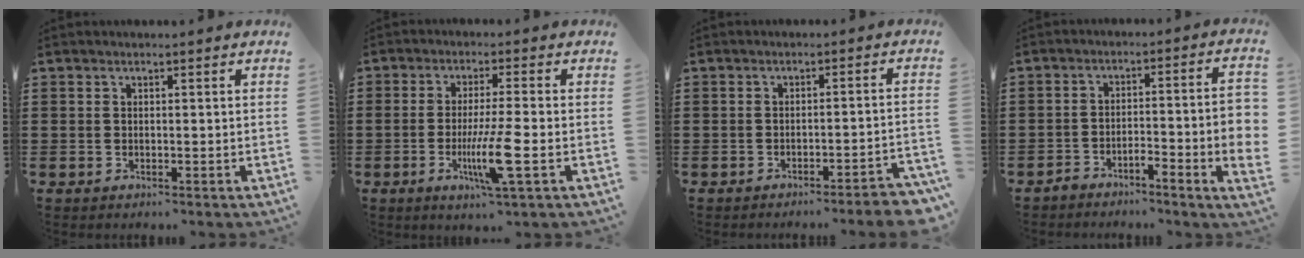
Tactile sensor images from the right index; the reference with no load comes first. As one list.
[{"total": 8.4, "force": [-2.3, 0.6, 8.0], "torque": [-0.152, -0.020, -0.044]}, {"total": 3.4, "force": [-2.9, -0.4, 1.6], "torque": [-0.027, -0.012, -0.058]}, {"total": 5.3, "force": [-2.6, 0.3, 4.6], "torque": [-0.077, -0.004, -0.048]}]